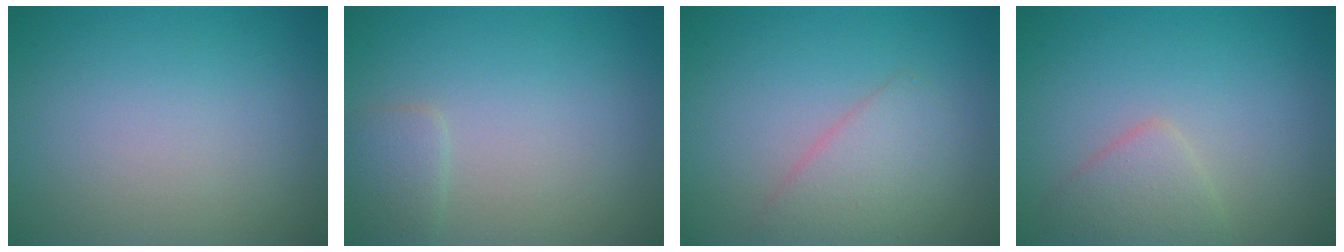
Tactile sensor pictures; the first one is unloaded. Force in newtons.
{"total": 1.5, "press": 1.5, "slide": 0.1}
{"total": 2.6, "press": 2.6, "slide": 0.1}
{"total": 2.3, "press": 2.3, "slide": 0.1}